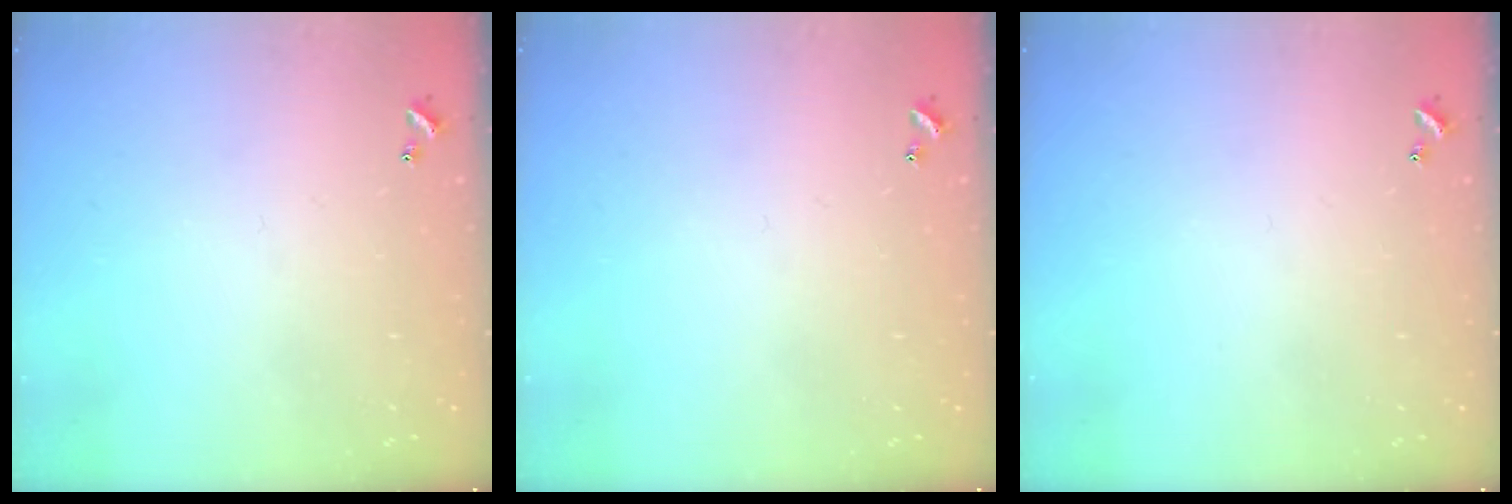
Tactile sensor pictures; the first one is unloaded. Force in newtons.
{"total": 0.0}
{"total": 0.0}